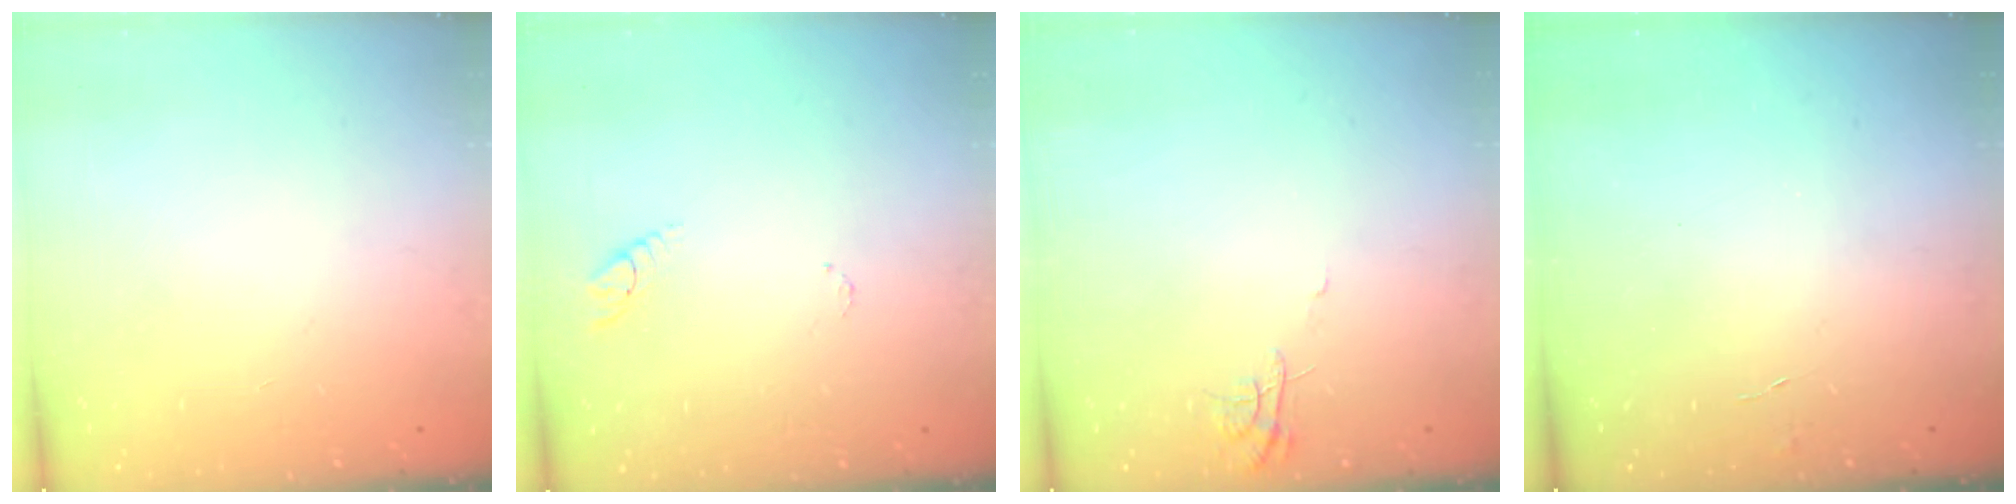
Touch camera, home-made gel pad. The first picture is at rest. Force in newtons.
{"total": 2.9, "press": 2.9, "slide": 0.4}
{"total": 4.6, "press": 4.6, "slide": 0.6}
{"total": 2.8, "press": 2.8, "slide": 0.3}